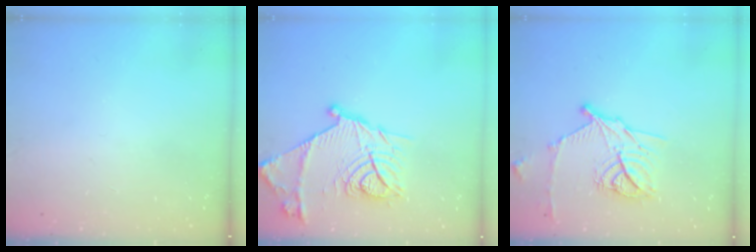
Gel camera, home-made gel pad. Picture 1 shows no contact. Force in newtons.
{"total": 19.7, "press": 19.7, "slide": 1.1}
{"total": 14.9, "press": 14.9, "slide": 0.8}